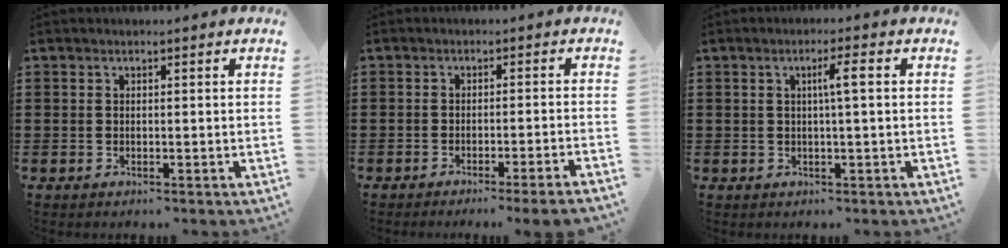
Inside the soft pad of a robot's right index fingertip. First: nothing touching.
{"total": 2.3, "force": [-1.9, -0.6, 1.2], "torque": [-0.020, -0.006, -0.036]}
{"total": 3.2, "force": [0.5, -0.2, 3.1], "torque": [-0.058, -0.001, 0.003]}